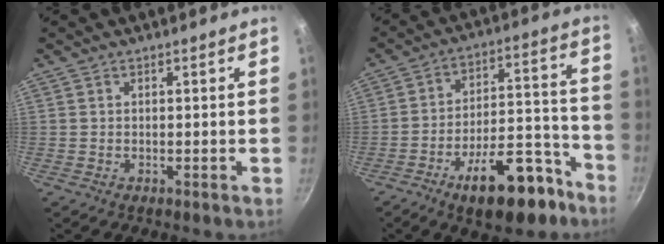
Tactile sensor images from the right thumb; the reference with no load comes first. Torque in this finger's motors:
{"motor_torque": [2.23, 1.36, 1.58, -1.14, 0.10]}